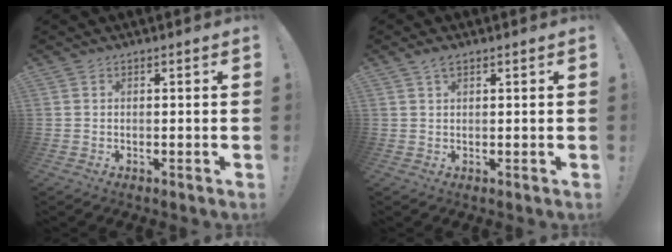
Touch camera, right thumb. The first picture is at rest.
{"total": 2.4, "force": [1.4, 1.0, 1.6], "torque": [-0.034, 0.001, 0.025]}